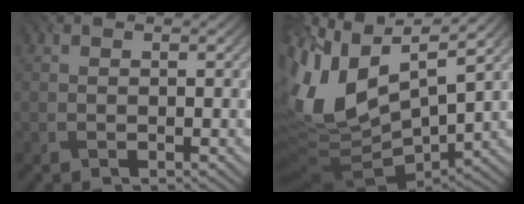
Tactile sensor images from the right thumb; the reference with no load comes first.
{"total": 14.6, "force": [3.3, 6.6, 12.6], "torque": [-0.298, 0.006, 0.060]}